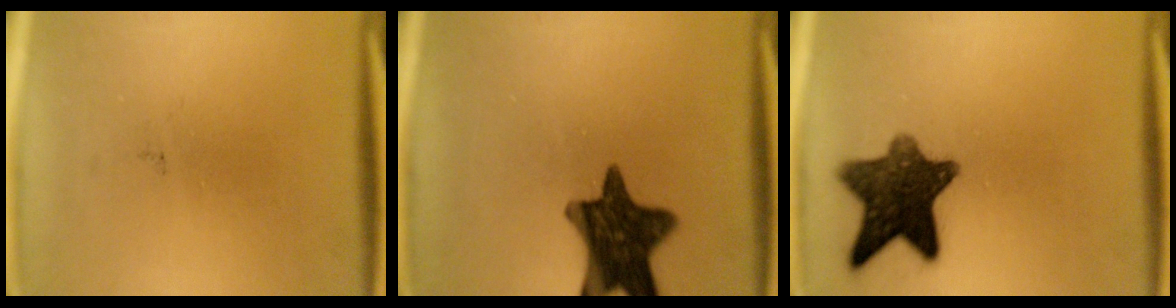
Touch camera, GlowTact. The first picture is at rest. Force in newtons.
{"total": 13.0}
{"total": 11.3}